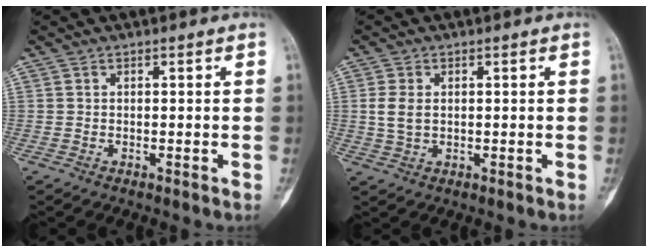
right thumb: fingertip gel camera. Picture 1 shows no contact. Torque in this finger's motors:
{"motor_torque": [0.47, 0.54, 0.32, -0.12, 0.09]}